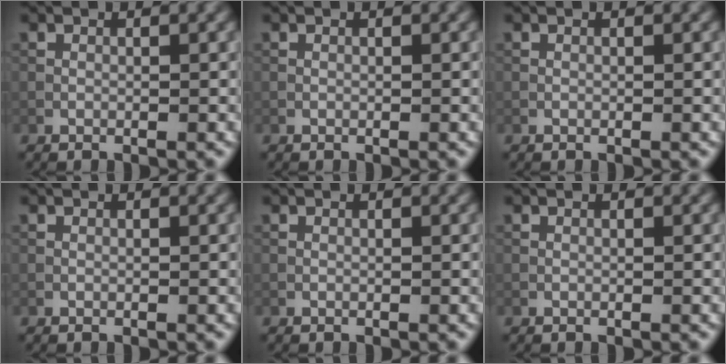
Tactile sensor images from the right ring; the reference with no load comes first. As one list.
[{"total": 0.0}, {"total": 0.0}, {"total": 0.0}, {"total": 0.0}, {"total": 0.0}]